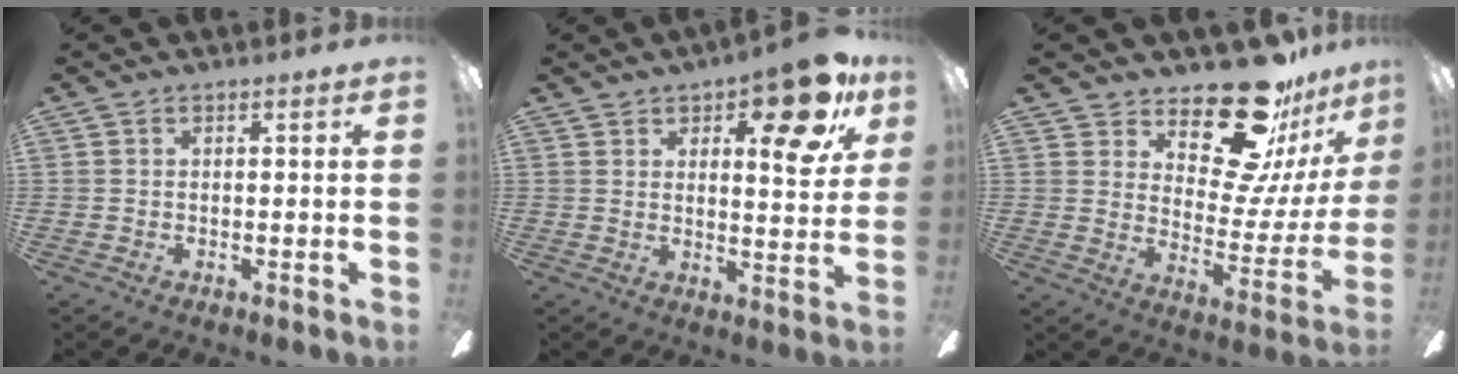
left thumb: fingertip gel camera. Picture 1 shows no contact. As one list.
[{"total": 13.9, "force": [7.7, 5.3, 10.3], "torque": [-0.126, -0.033, 0.121]}, {"total": 21.0, "force": [15.7, 8.4, 11.2], "torque": [-0.165, -0.116, 0.269]}]